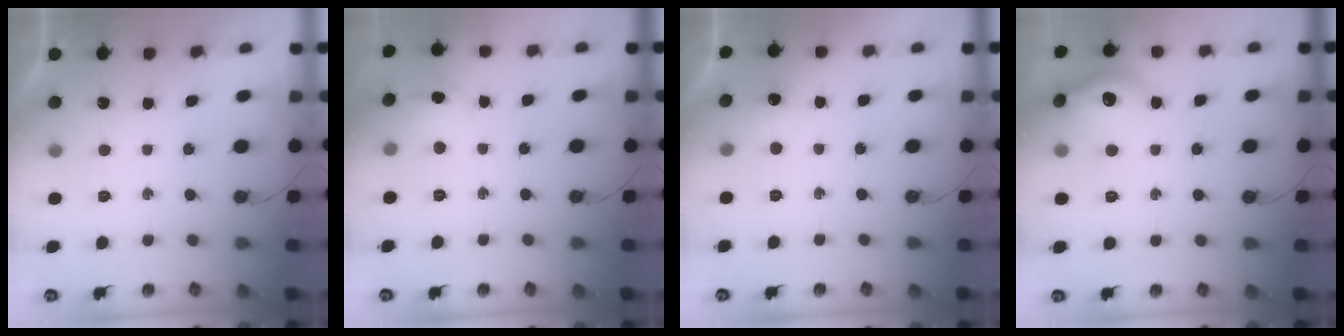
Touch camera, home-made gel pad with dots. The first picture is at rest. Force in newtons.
{"total": 4.7, "press": 4.5, "slide": 1.5}
{"total": 4.2, "press": 3.9, "slide": 1.5}
{"total": 14.5, "press": 14.4, "slide": 1.1}